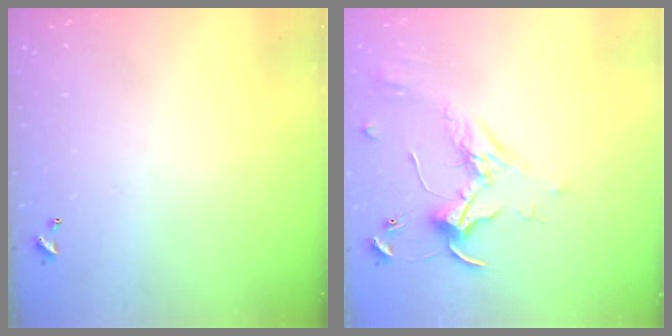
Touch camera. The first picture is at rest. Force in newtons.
{"total": 1.7, "press": 1.6, "slide": 0.4}